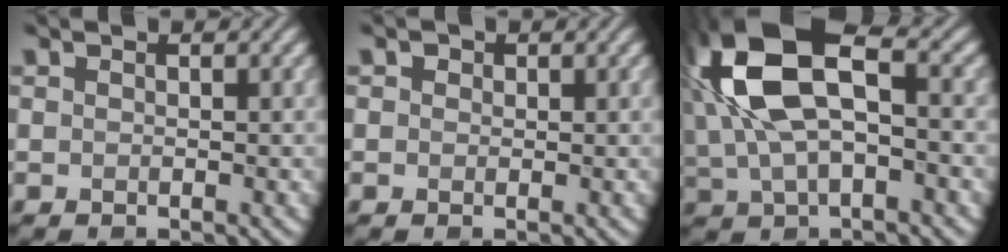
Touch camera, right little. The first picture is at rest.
{"total": 0.8, "force": [0.4, 0.7, 0.3], "torque": [-0.005, -0.001, -0.001]}
{"total": 11.8, "force": [2.2, 6.3, 9.7], "torque": [-0.231, 0.017, 0.038]}